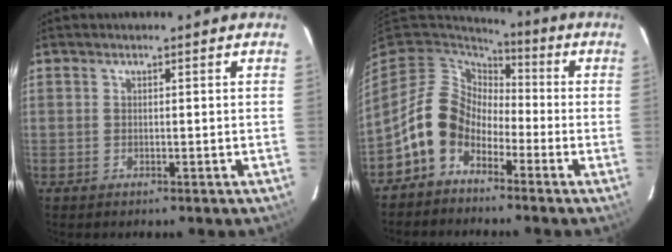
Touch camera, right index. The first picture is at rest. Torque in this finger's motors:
{"motor_torque": [0.67, -0.40, 0.83, 0.06]}